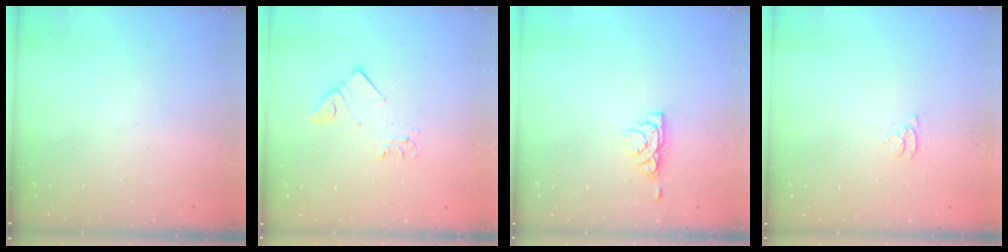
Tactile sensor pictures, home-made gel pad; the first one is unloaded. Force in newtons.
{"total": 3.4, "press": 3.4, "slide": 0.1}
{"total": 5.0, "press": 4.9, "slide": 0.9}
{"total": 2.8, "press": 2.8, "slide": 0.4}